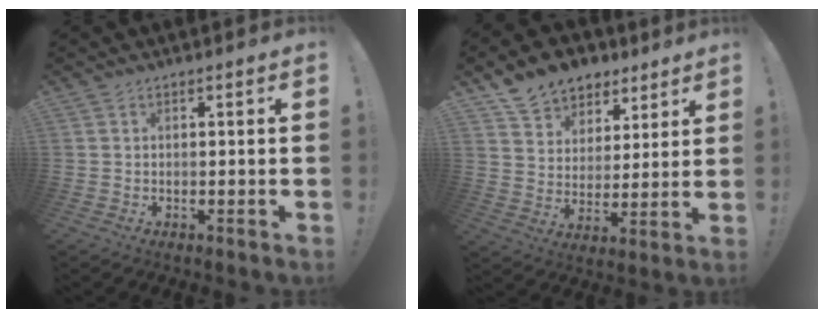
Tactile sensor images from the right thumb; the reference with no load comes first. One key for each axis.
{"total": 11.4, "fx": 8.6, "fy": 7.1, "fz": 2.3, "tx": -0.041, "ty": -0.063, "tz": 0.166}